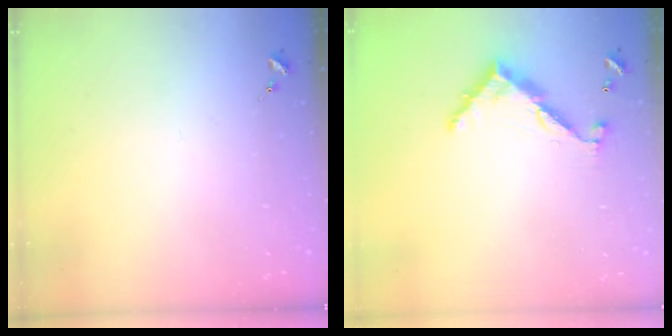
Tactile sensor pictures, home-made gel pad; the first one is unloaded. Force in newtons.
{"total": 9.2, "press": 9.2, "slide": 0.6}